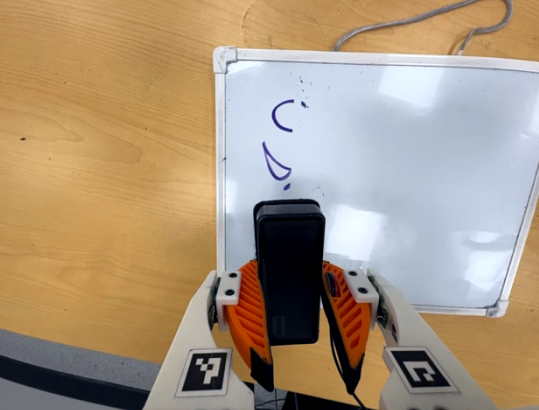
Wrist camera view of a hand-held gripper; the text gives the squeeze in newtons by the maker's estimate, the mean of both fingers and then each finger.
{"total": 6.8, "left": 6.2, "right": 7.4}